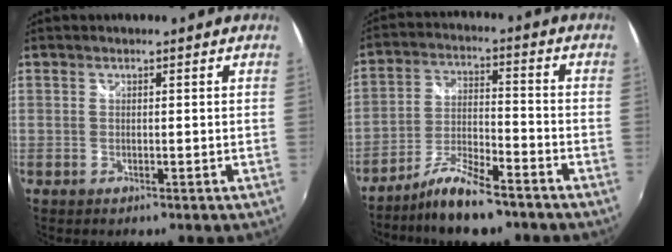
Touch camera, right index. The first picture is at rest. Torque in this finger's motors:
{"motor_torque": [0.62, -0.54, 0.31, 0.04]}